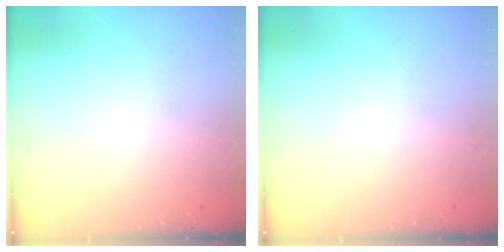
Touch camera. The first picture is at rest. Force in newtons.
{"total": 0.0}